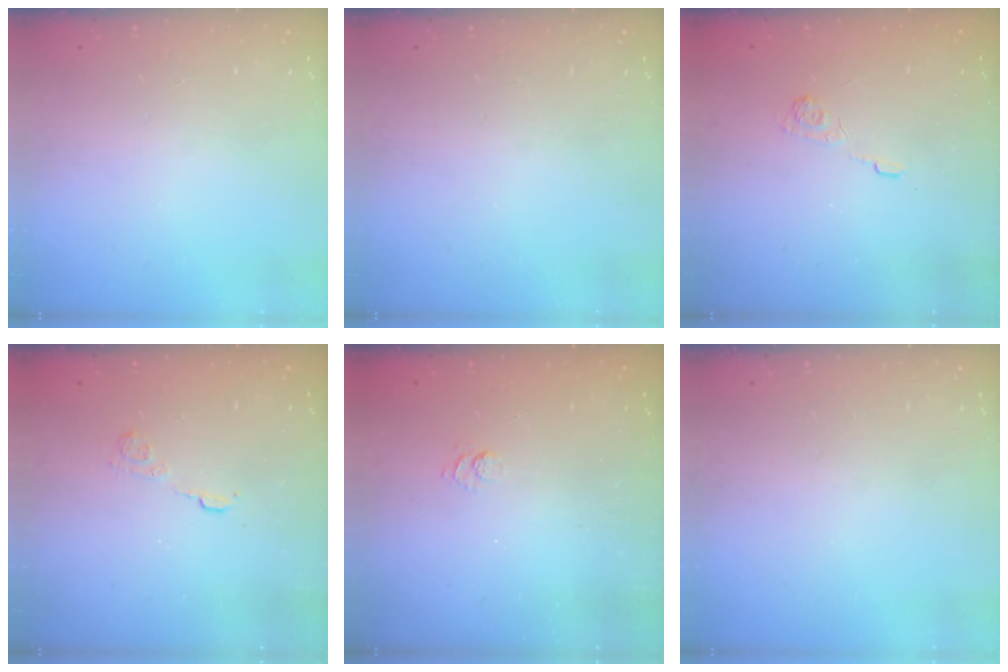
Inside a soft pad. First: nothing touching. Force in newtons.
{"total": 0.0}
{"total": 3.7, "press": 3.4, "slide": 1.4}
{"total": 3.6, "press": 3.4, "slide": 1.2}
{"total": 2.5, "press": 2.0, "slide": 1.4}
{"total": 0.0}